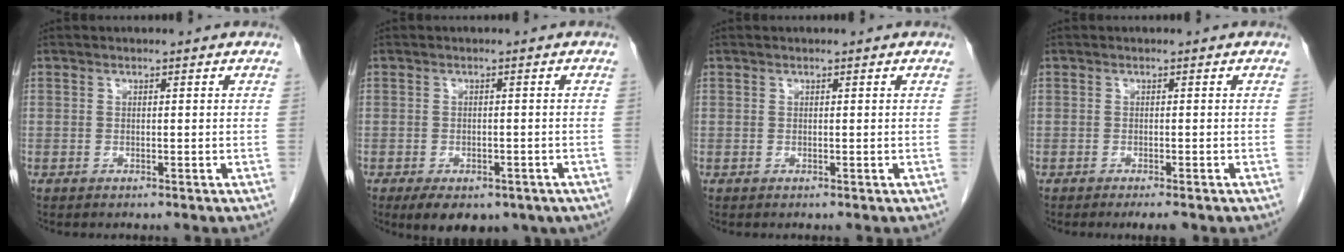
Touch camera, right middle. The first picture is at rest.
{"total": 10.4, "force": [-6.7, 5.4, 5.8], "torque": [-0.079, 0.000, -0.085]}
{"total": 0.0}
{"total": 2.4, "force": [-1.9, 0.3, 1.5], "torque": [-0.020, -0.007, -0.024]}